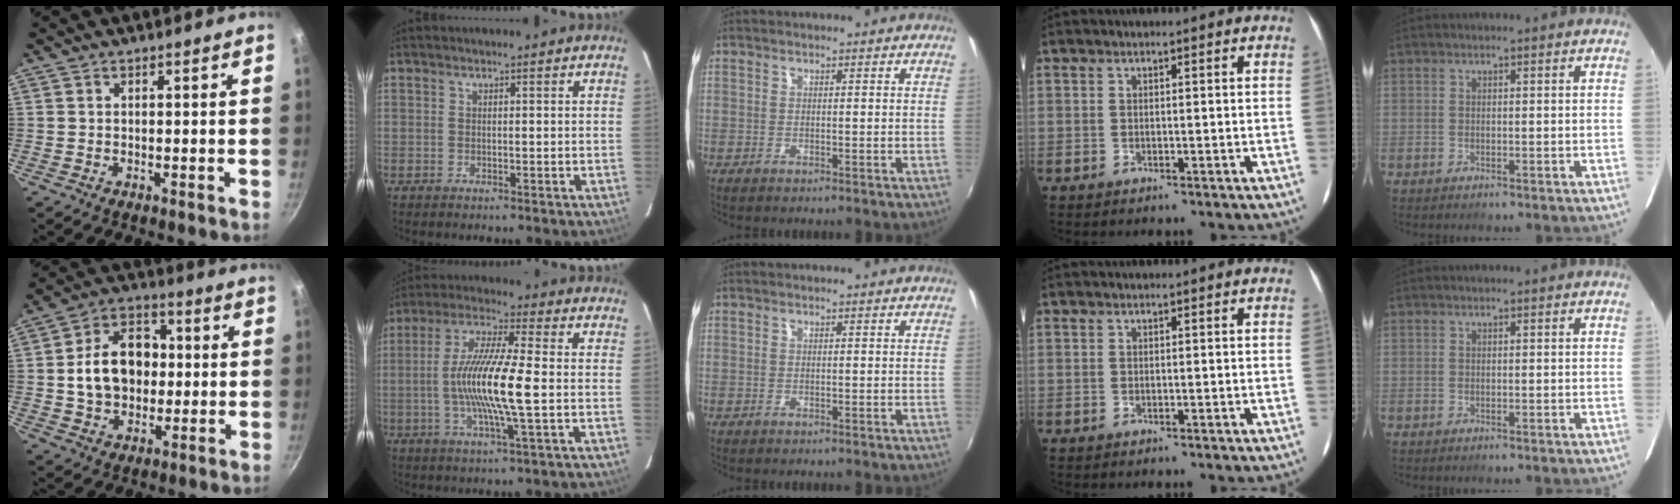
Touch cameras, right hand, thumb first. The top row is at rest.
{"thumb": {"total": 14.0, "force": [0.5, 10.5, 9.2], "torque": [-0.120, 0.023, 0.002]}, "index": {"total": 13.8, "force": [-1.6, 0.9, 13.7], "torque": [-0.263, -0.001, -0.035]}}